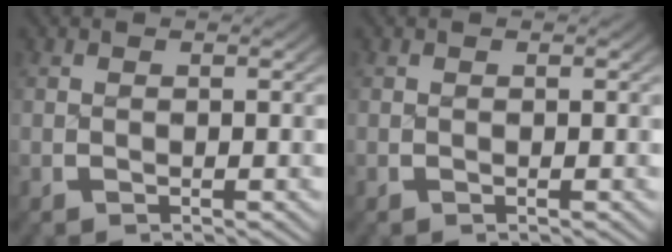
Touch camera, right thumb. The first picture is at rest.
{"total": 0.0}